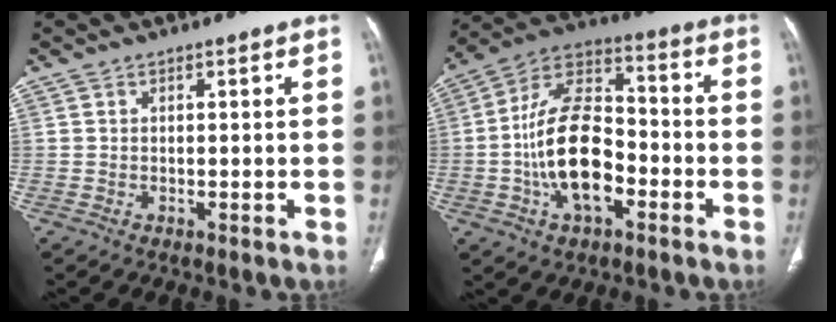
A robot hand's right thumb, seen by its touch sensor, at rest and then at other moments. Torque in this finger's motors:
{"motor_torque": [0.37, 0.40, 1.41, 0.13, 0.59]}